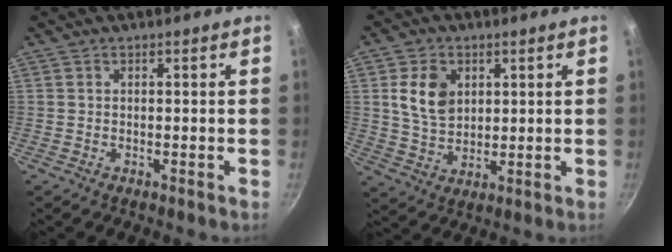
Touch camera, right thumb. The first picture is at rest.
{"total": 9.1, "force": [2.5, 6.6, 5.7], "torque": [-0.084, -0.012, 0.050]}